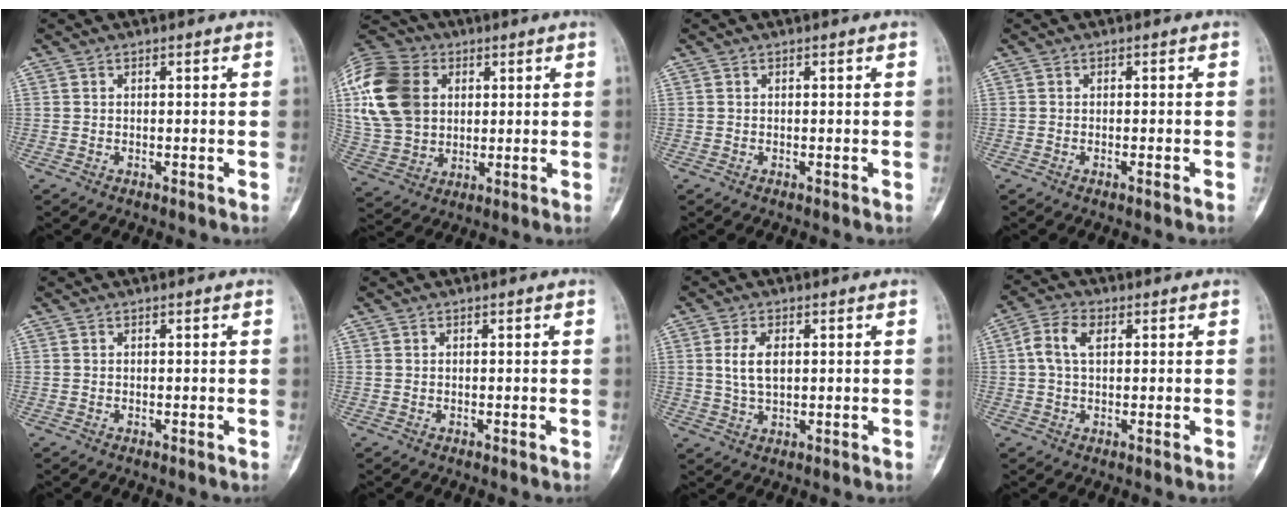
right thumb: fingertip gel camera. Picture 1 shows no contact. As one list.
[{"total": 20.0, "force": [4.5, 15.1, 12.2], "torque": [-0.249, 0.012, 0.087]}, {"total": 0.0}, {"total": 0.7, "force": [-0.4, 0.0, 0.6], "torque": [-0.012, 0.006, -0.004]}, {"total": 0.0}, {"total": 0.0}, {"total": 5.3, "force": [1.0, 2.9, 4.3], "torque": [-0.080, -0.001, 0.020]}, {"total": 5.6, "force": [1.1, 3.2, 4.5], "torque": [-0.095, 0.015, 0.017]}]